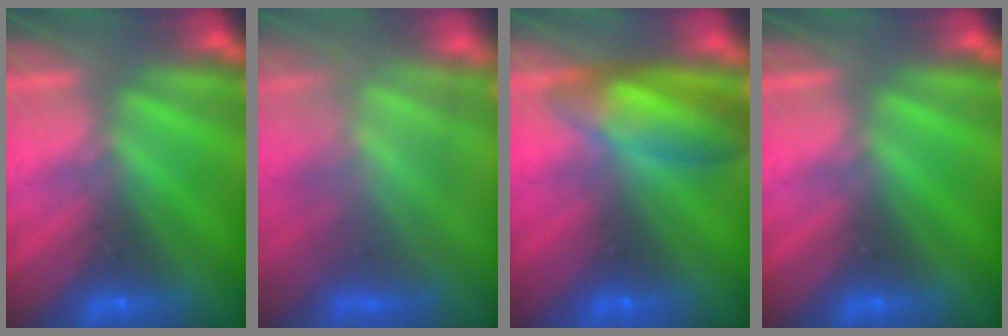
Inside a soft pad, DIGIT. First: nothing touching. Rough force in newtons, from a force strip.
{"total": 4.1}
{"total": 7.8}
{"total": 0.0}